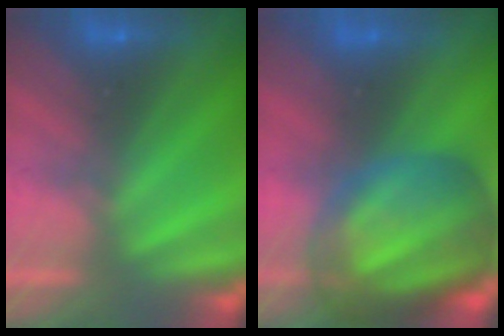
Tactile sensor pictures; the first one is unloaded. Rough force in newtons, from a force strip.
{"total": 7.7}